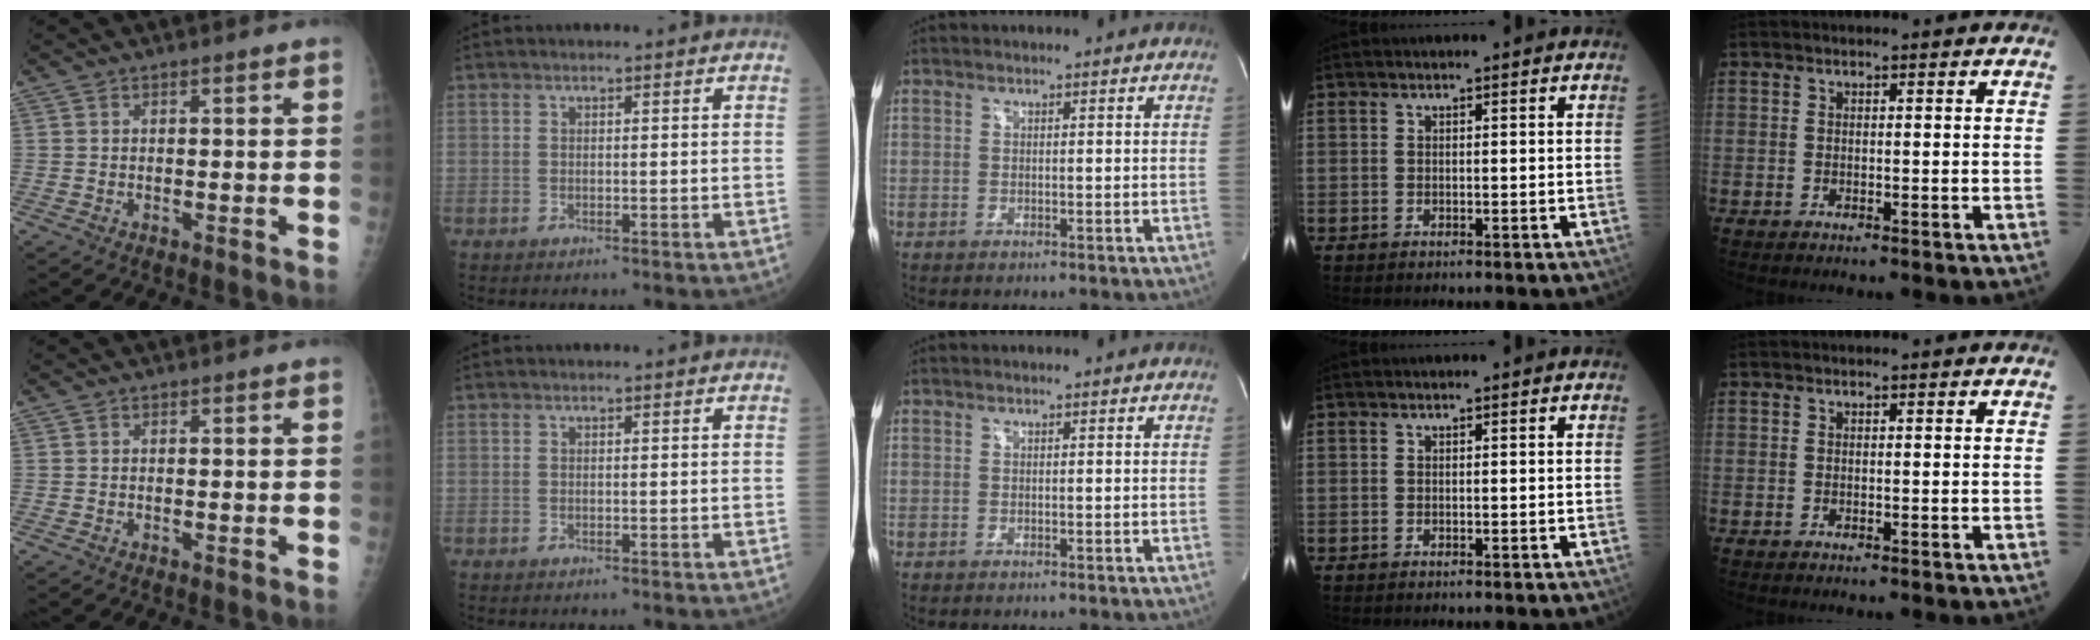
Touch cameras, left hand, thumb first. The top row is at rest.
{}